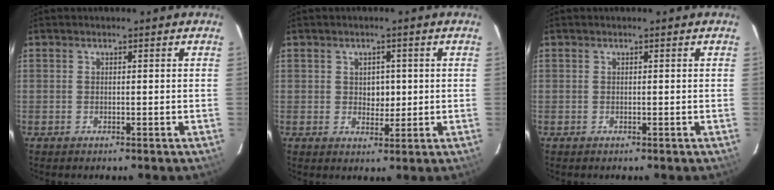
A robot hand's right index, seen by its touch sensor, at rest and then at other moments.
{"total": 3.1, "force": [0.3, 2.6, 1.7], "torque": [-0.022, 0.004, 0.007]}
{"total": 0.0}